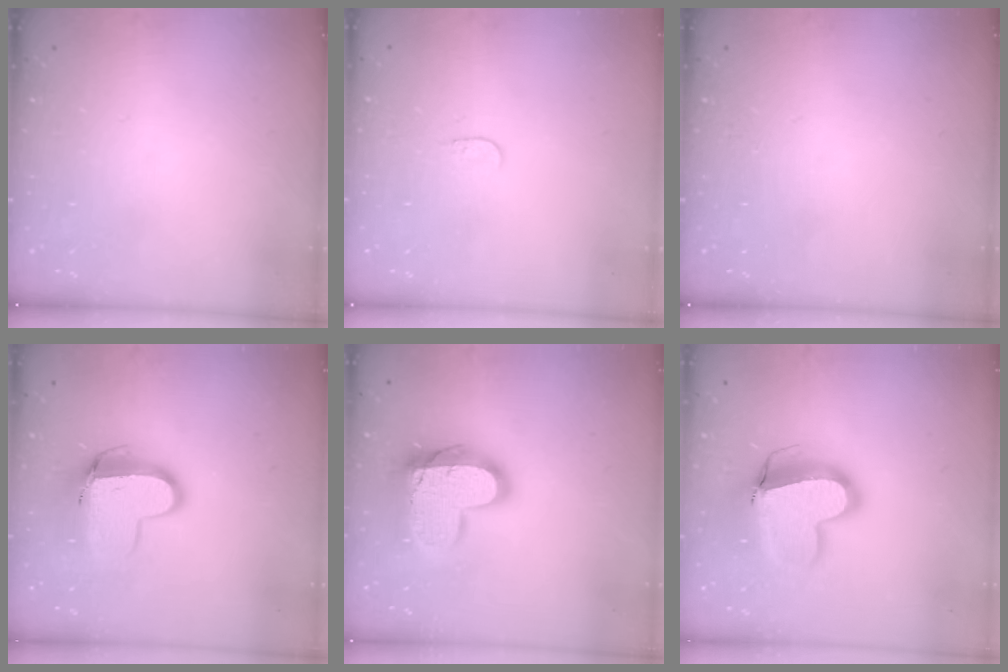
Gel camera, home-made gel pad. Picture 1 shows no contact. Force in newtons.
{"total": 3.4, "press": 3.3, "slide": 0.3}
{"total": 0.0}
{"total": 11.6, "press": 11.5, "slide": 1.2}
{"total": 17.8, "press": 17.8, "slide": 1.3}
{"total": 16.2, "press": 16.0, "slide": 2.1}